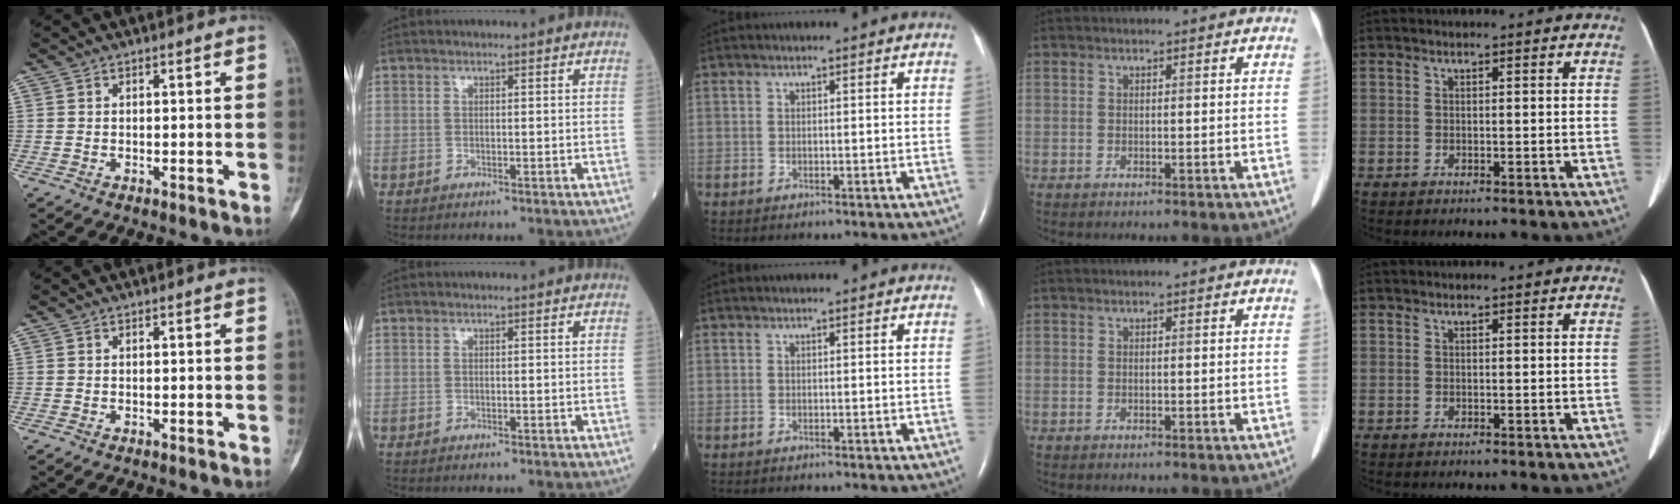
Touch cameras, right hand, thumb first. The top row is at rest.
{}